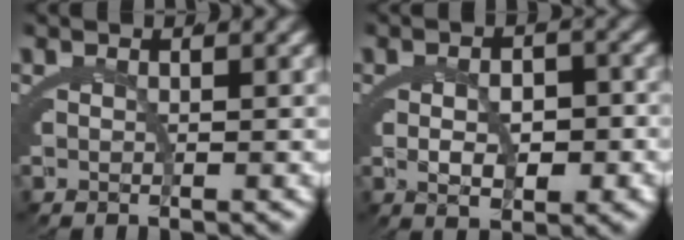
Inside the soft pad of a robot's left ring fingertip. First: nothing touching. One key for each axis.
{"total": 3.2, "fx": -0.7, "fy": 1.6, "fz": 2.6, "tx": -0.033, "ty": -0.006, "tz": -0.007}